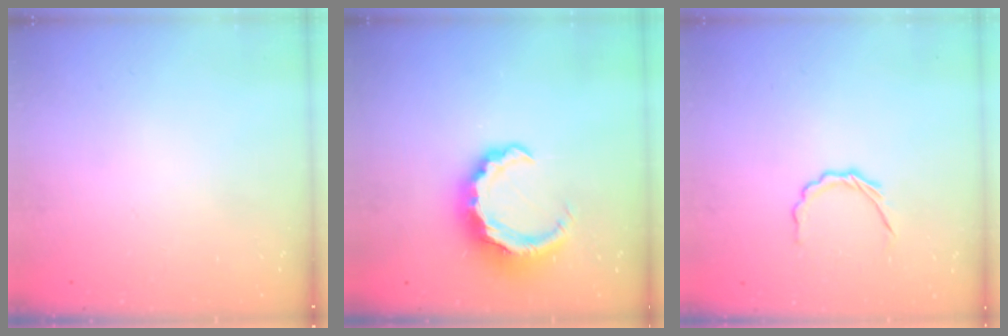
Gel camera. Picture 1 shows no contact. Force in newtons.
{"total": 8.0, "press": 7.8, "slide": 1.3}
{"total": 4.6, "press": 4.3, "slide": 1.5}